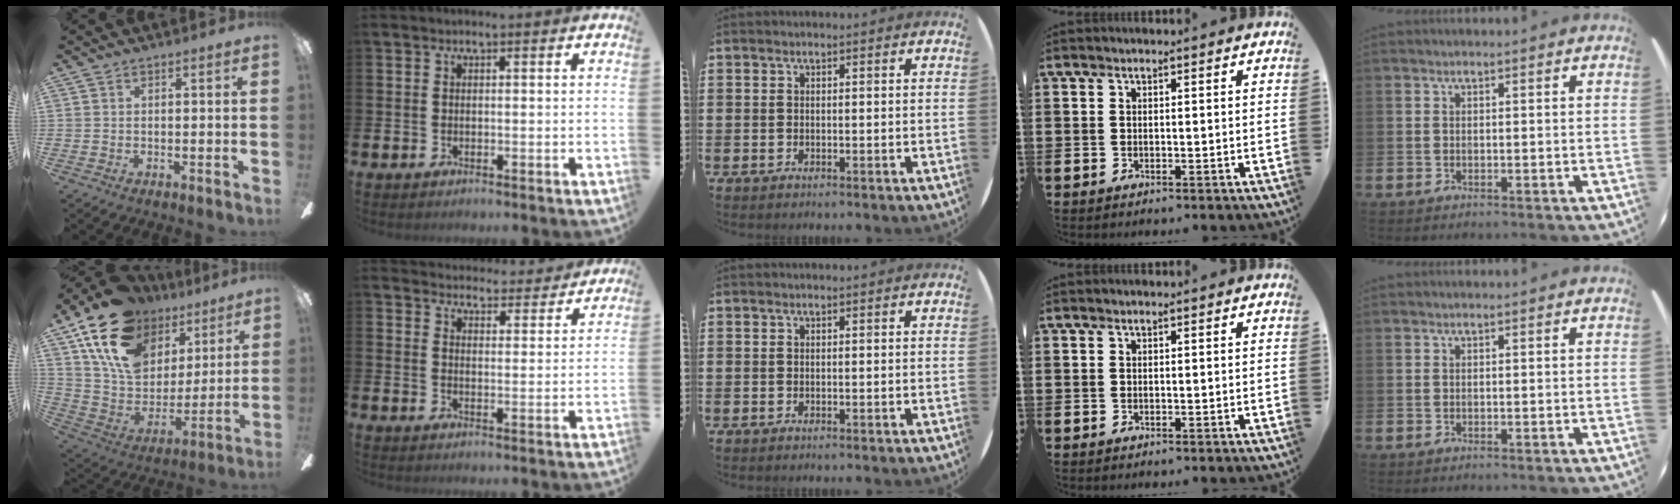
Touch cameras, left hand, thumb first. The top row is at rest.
{"thumb": {"total": 20.6, "force": [12.7, 12.8, 9.9], "torque": [-0.190, -0.058, 0.238]}, "index": {"total": 4.2, "force": [4.2, 0.7, -0.2], "torque": [0.002, -0.039, 0.069]}}